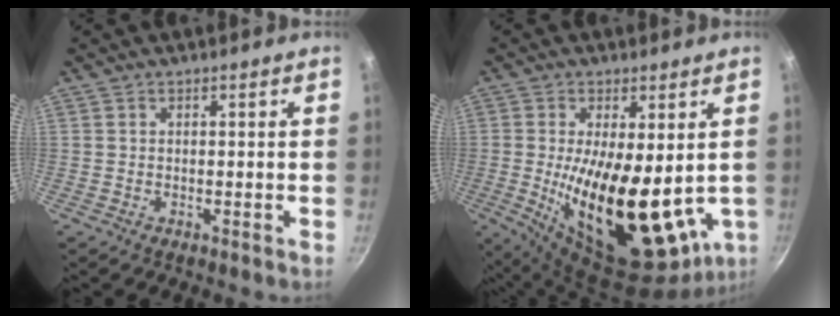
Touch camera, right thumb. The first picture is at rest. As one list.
[{"total": 23.2, "force": [-1.0, 10.0, 20.9], "torque": [-0.329, -0.033, 0.005]}]